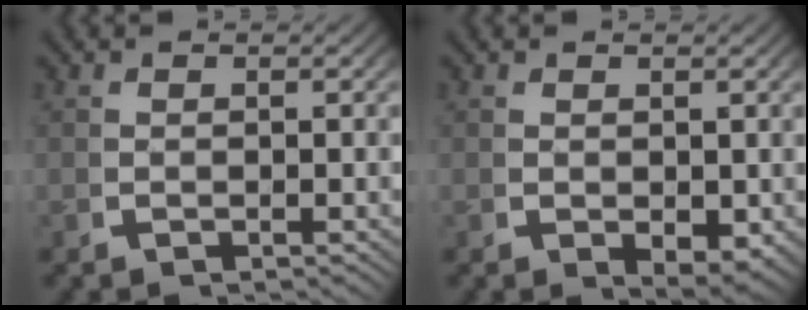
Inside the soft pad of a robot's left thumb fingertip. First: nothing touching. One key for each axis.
{"total": 2.3, "fx": 0.1, "fy": 1.5, "fz": 1.8, "tx": -0.031, "ty": -0.017, "tz": 0.011}